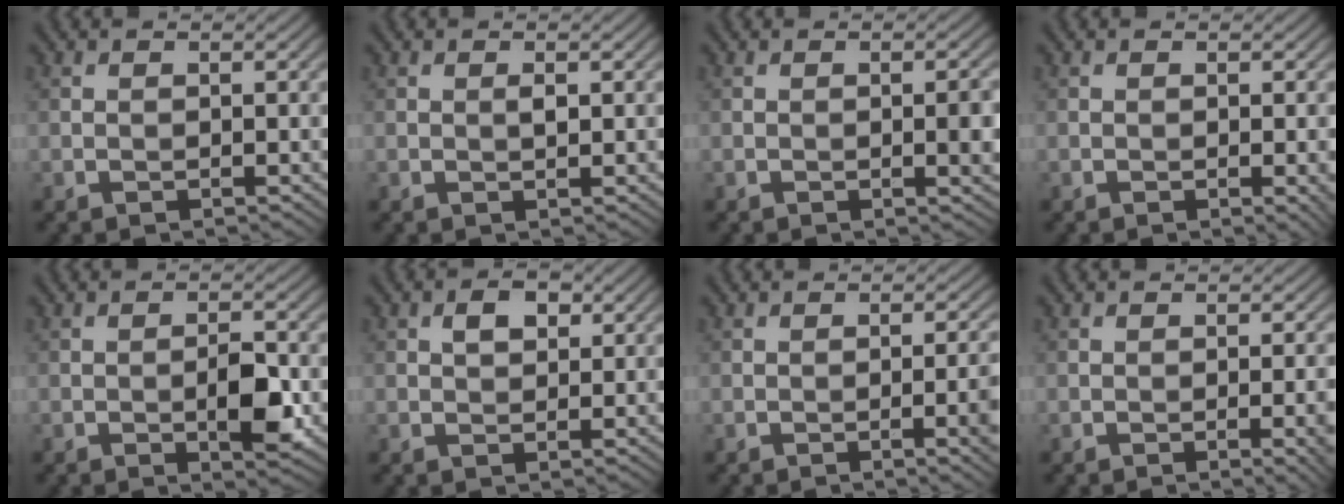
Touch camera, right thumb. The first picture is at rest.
{"total": 0.9, "force": [0.2, 0.3, 0.8], "torque": [-0.016, -0.002, 0.003]}
{"total": 2.4, "force": [-0.2, 0.4, 2.4], "torque": [-0.035, 0.002, -0.003]}
{"total": 1.5, "force": [-0.3, 0.2, 1.4], "torque": [-0.022, -0.004, -0.004]}
{"total": 4.4, "force": [-1.2, 1.5, 4.0], "torque": [-0.065, 0.002, -0.019]}
{"total": 2.5, "force": [0.9, 1.6, 1.7], "torque": [-0.030, 0.004, 0.013]}
{"total": 4.1, "force": [-0.9, 0.8, 4.0], "torque": [-0.058, 0.002, -0.013]}
{"total": 3.4, "force": [-0.8, 0.6, 3.2], "torque": [-0.043, 0.002, -0.013]}